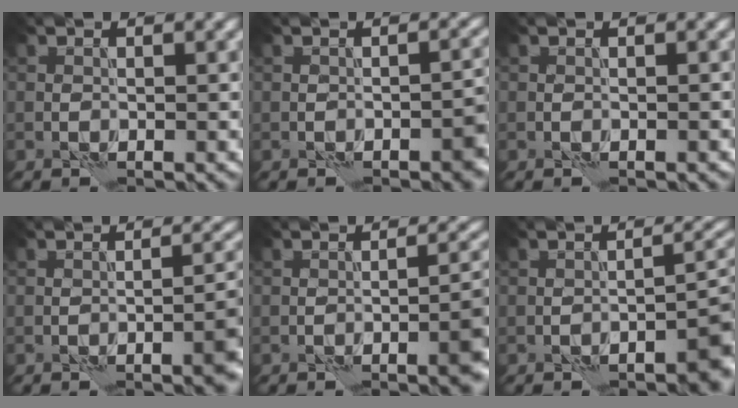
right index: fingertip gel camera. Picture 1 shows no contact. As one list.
[{"total": 2.8, "force": [-1.4, 1.1, 2.2], "torque": [-0.026, 0.007, -0.019]}, {"total": 0.0}, {"total": 4.0, "force": [-2.0, 0.9, 3.3], "torque": [-0.039, 0.009, -0.029]}, {"total": 4.9, "force": [-2.2, 1.3, 4.2], "torque": [-0.048, 0.009, -0.031]}, {"total": 4.0, "force": [-2.4, 0.8, 3.1], "torque": [-0.034, 0.016, -0.034]}]